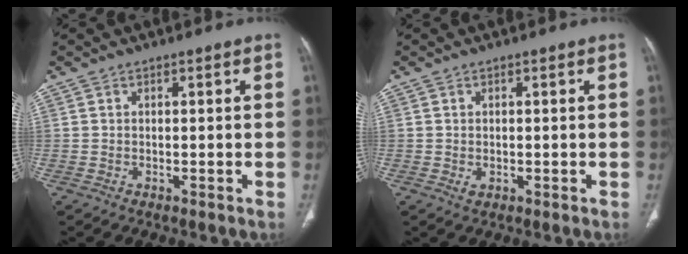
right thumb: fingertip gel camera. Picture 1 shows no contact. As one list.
[{"total": 1.2, "force": [-0.2, 0.8, 0.8], "torque": [-0.015, -0.003, 0.001]}]